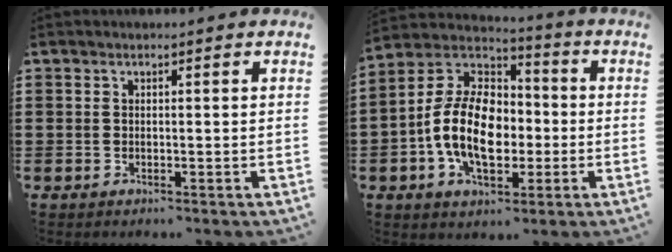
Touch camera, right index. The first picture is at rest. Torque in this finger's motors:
{"motor_torque": [2.14, 0.00, 1.05, 0.21]}